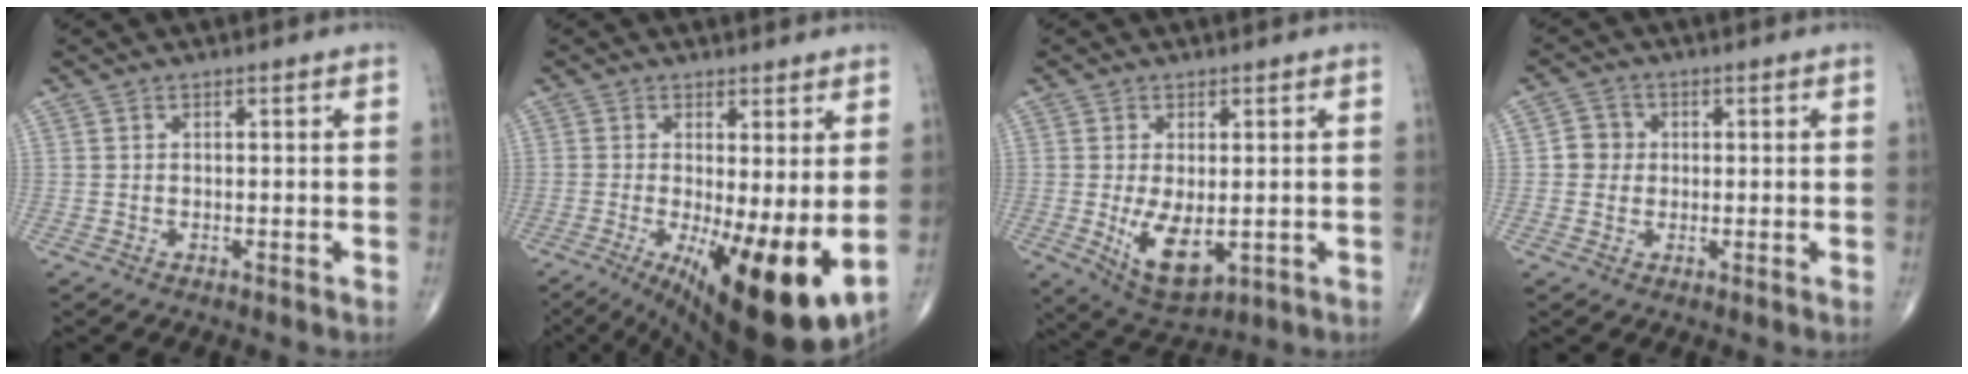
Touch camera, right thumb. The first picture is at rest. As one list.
[{"total": 16.2, "force": [-2.6, 5.0, 15.2], "torque": [-0.207, -0.026, -0.019]}, {"total": 8.8, "force": [-1.3, 4.4, 7.6], "torque": [-0.124, -0.023, -0.006]}, {"total": 3.7, "force": [0.1, 3.5, 1.0], "torque": [0.007, 0.007, -0.004]}]